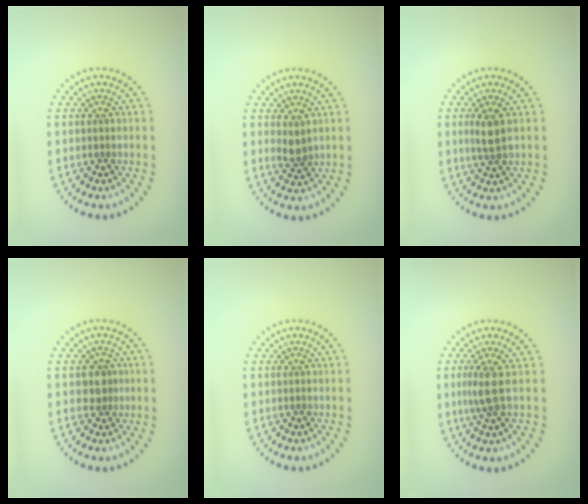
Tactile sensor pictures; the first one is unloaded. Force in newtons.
{"total": 1.3, "press": 1.2, "slide": 0.5}
{"total": 2.0, "press": 1.8, "slide": 0.9}
{"total": 2.0, "press": 1.7, "slide": 1.1}
{"total": 0.0}
{"total": 2.1, "press": 1.7, "slide": 1.2}